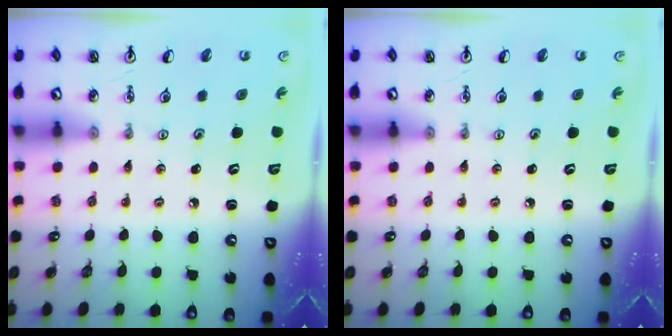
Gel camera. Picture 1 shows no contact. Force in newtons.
{"total": 0.0}